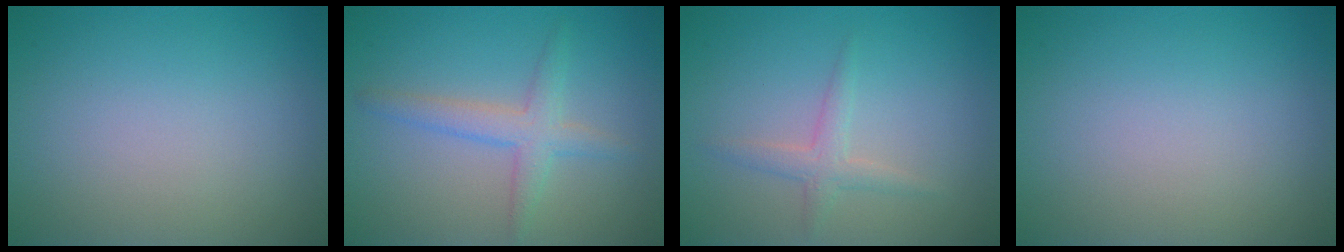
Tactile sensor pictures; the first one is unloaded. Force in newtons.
{"total": 2.8, "press": 2.7, "slide": 0.2}
{"total": 1.8, "press": 1.8, "slide": 0.1}
{"total": 0.0}